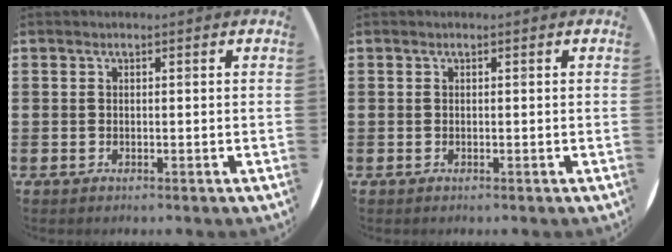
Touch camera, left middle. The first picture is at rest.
{"total": 0.0}